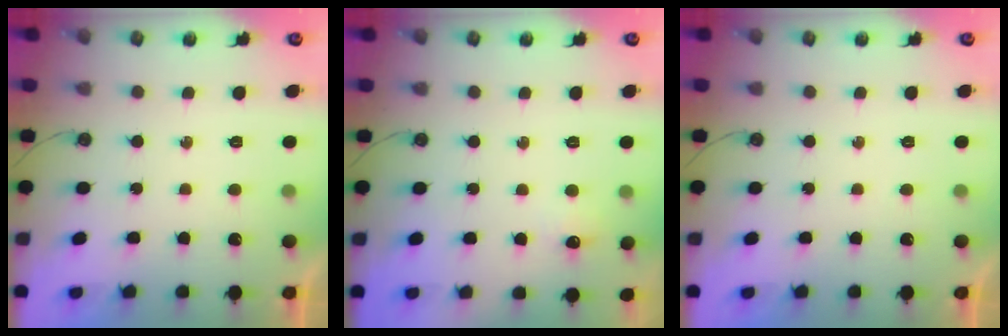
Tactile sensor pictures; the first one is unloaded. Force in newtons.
{"total": 5.0, "press": 4.9, "slide": 0.8}
{"total": 0.0}